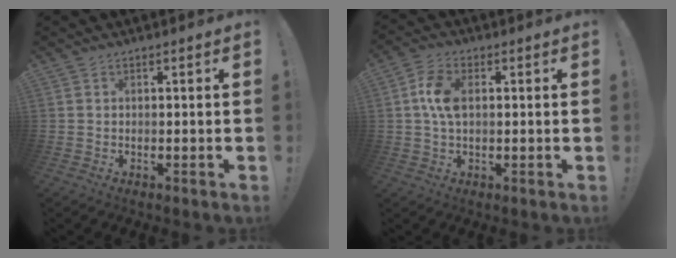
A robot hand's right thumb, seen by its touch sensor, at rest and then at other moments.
{"total": 7.9, "force": [1.3, 4.6, 6.3], "torque": [-0.117, 0.002, 0.022]}